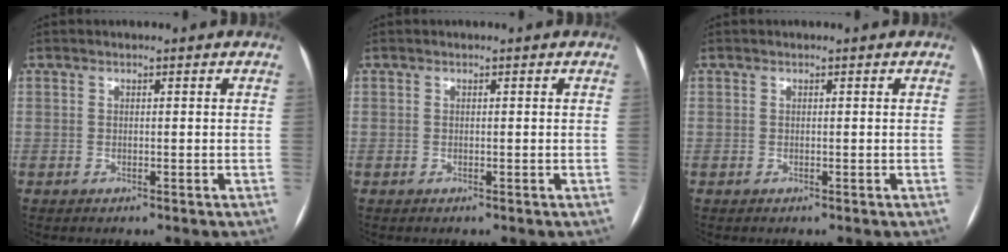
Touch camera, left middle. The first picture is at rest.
{"total": 0.0}
{"total": 0.0}